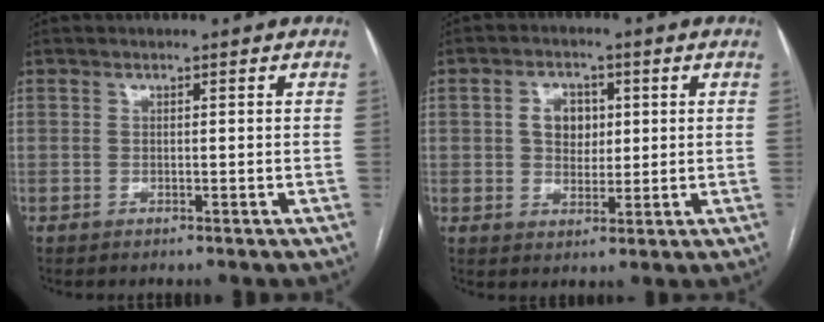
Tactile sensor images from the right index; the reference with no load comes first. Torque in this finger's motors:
{"motor_torque": [0.88, 0.42, 0.38, 0.10]}